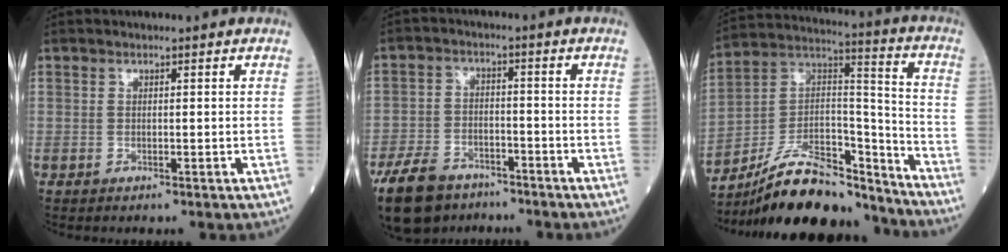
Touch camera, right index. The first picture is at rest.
{"total": 10.1, "force": [-7.6, 5.5, 3.9], "torque": [-0.087, -0.006, -0.132]}
{"total": 20.3, "force": [-17.9, 5.0, 8.2], "torque": [-0.157, 0.031, -0.307]}